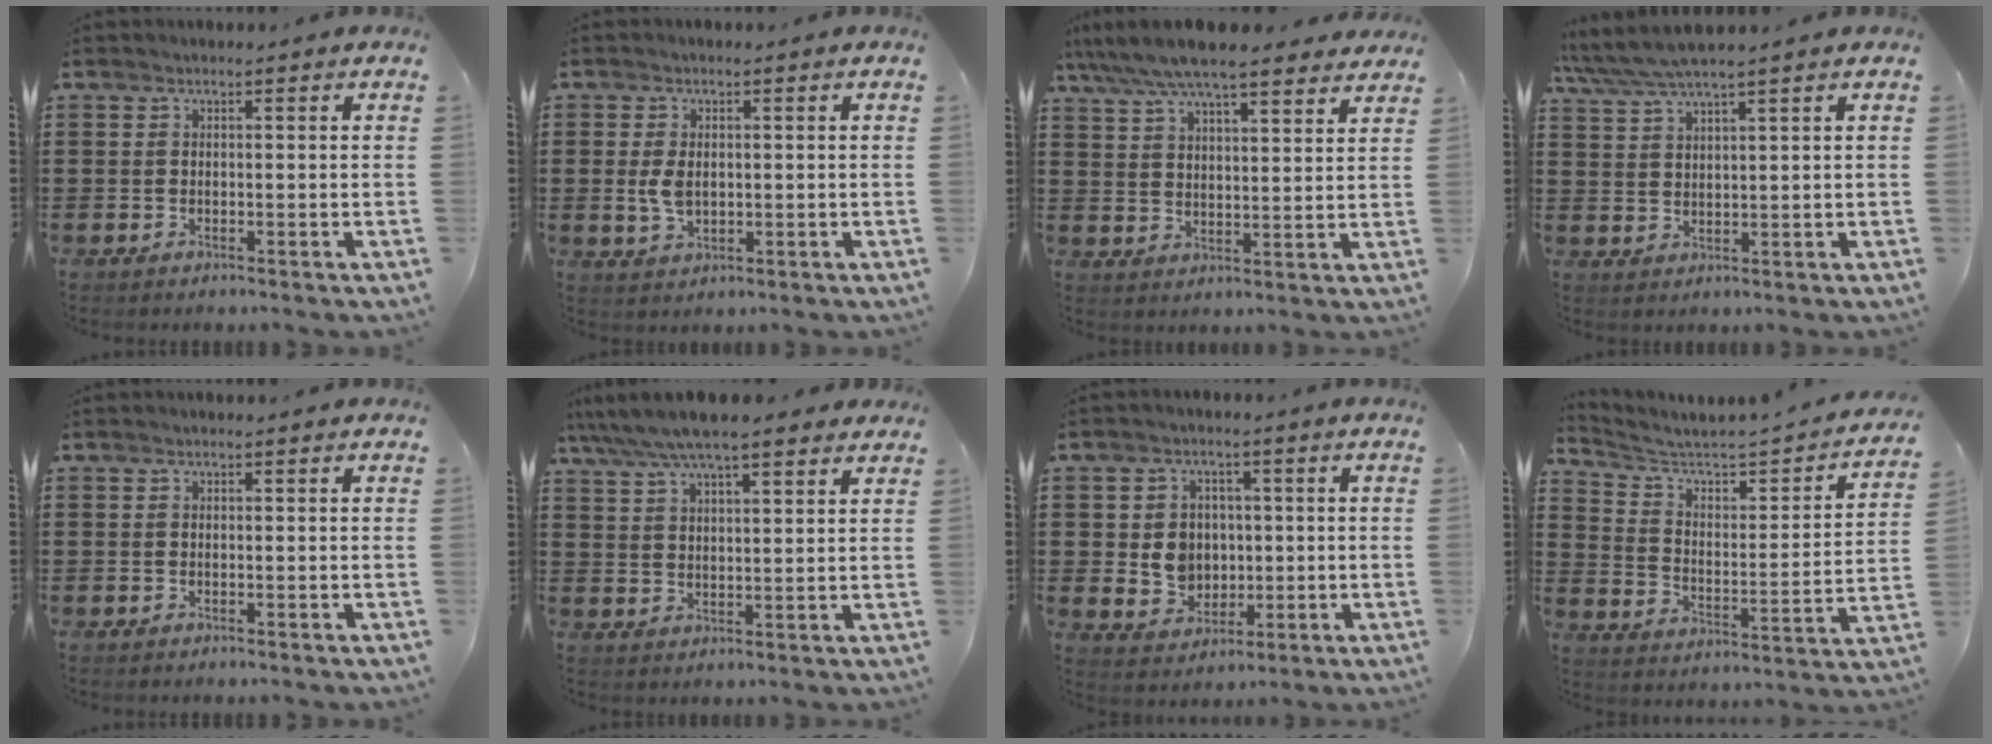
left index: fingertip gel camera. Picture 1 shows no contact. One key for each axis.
{"total": 3.5, "fx": 0.1, "fy": 2.2, "fz": 2.7, "tx": -0.071, "ty": 0.000, "tz": -0.003}
{"total": 7.5, "fx": 6.8, "fy": 0.9, "fz": 3.0, "tx": -0.083, "ty": -0.024, "tz": 0.120}
{"total": 4.3, "fx": 3.6, "fy": 0.2, "fz": 2.3, "tx": -0.055, "ty": -0.009, "tz": 0.064}
{"total": 0.0}
{"total": 7.2, "fx": 6.0, "fy": 1.4, "fz": 3.7, "tx": -0.090, "ty": -0.013, "tz": 0.107}
{"total": 5.4, "fx": 0.4, "fy": 5.0, "fz": 2.2, "tx": -0.044, "ty": 0.007, "tz": 0.004}
{"total": 3.1, "fx": 2.2, "fy": 1.2, "fz": 1.8, "tx": -0.055, "ty": -0.026, "tz": 0.023}